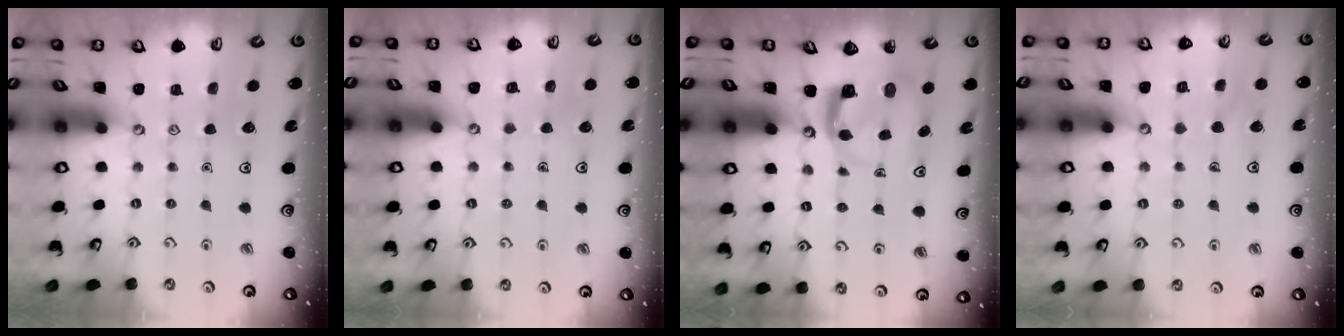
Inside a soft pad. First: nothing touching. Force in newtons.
{"total": 3.8, "press": 3.7, "slide": 0.3}
{"total": 4.4, "press": 4.4, "slide": 0.3}
{"total": 6.4, "press": 6.4, "slide": 0.5}